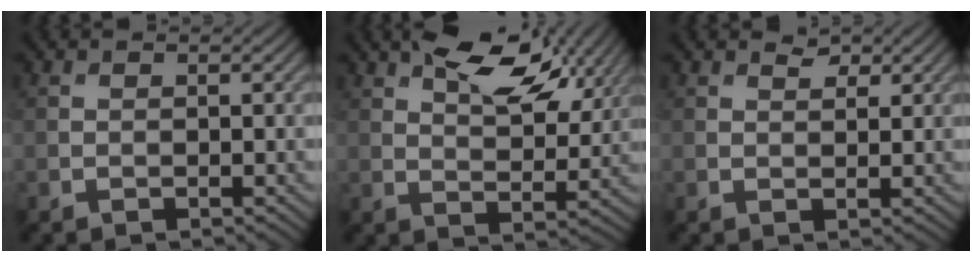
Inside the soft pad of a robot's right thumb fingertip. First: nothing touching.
{"total": 11.3, "force": [6.1, 5.0, 8.0], "torque": [-0.136, 0.007, 0.106]}
{"total": 1.4, "force": [1.1, 0.6, 0.6], "torque": [-0.011, -0.003, 0.021]}